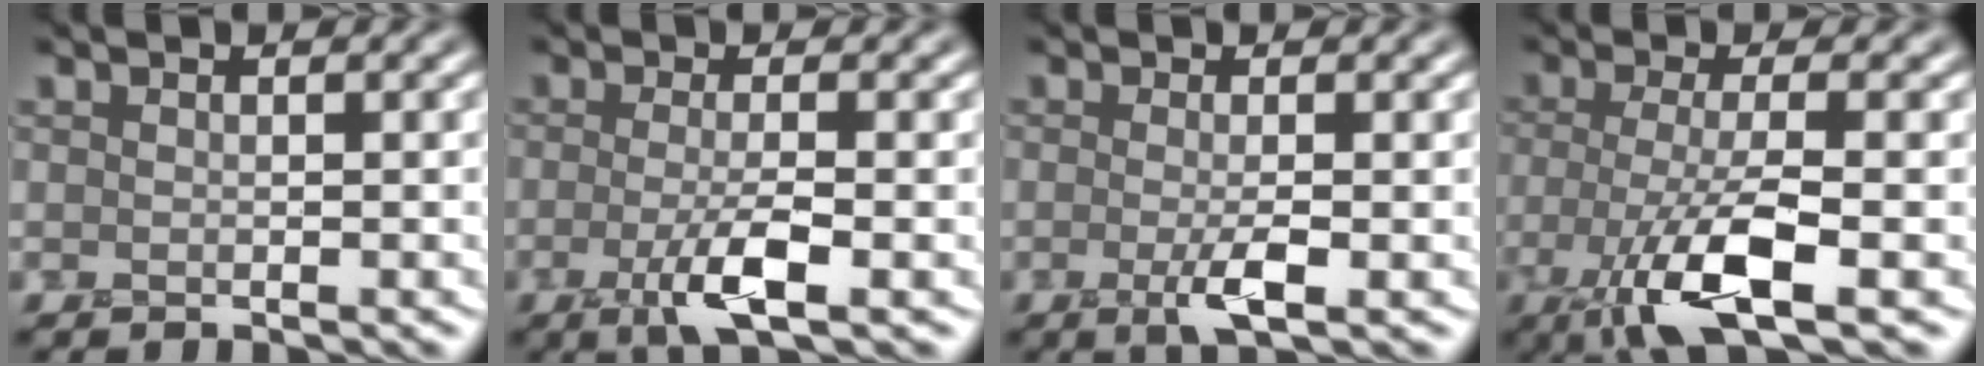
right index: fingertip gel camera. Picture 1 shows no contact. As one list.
[{"total": 3.3, "force": [-1.1, 0.6, 3.0], "torque": [-0.063, -0.006, -0.022]}, {"total": 2.1, "force": [-0.5, 0.3, 2.0], "torque": [-0.044, -0.007, -0.010]}, {"total": 6.3, "force": [-2.8, 1.6, 5.5], "torque": [-0.117, -0.008, -0.057]}]